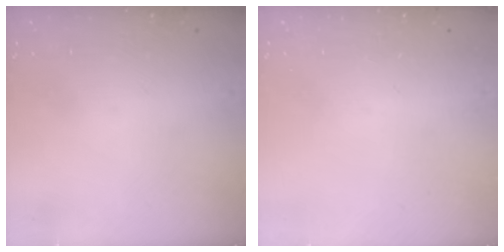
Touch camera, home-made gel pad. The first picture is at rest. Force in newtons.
{"total": 0.0}